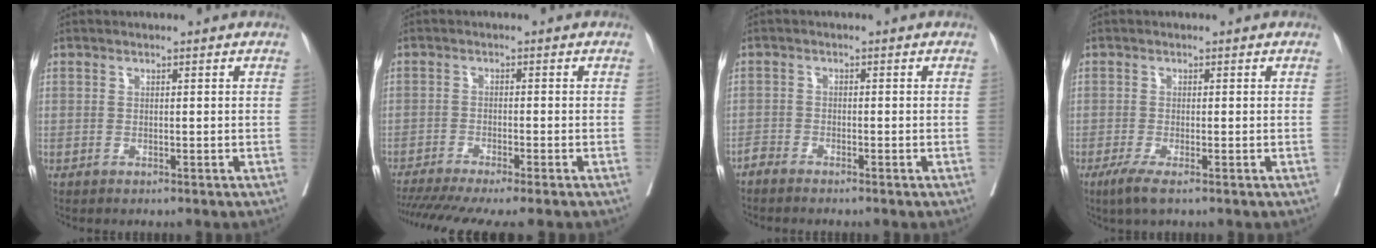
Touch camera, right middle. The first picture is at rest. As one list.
[{"total": 11.8, "force": [-9.9, 0.1, 6.4], "torque": [-0.088, -0.019, -0.153]}, {"total": 1.5, "force": [-1.5, -0.3, 0.2], "torque": [-0.002, -0.001, -0.031]}, {"total": 2.7, "force": [-1.5, 0.0, 2.2], "torque": [-0.046, -0.010, -0.032]}]